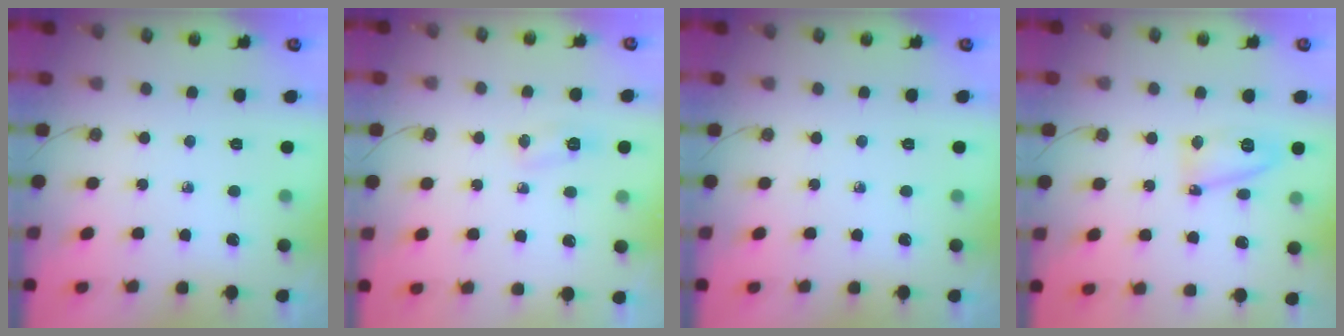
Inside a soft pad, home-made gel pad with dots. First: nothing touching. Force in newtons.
{"total": 4.2, "press": 4.1, "slide": 0.5}
{"total": 0.0}
{"total": 8.5, "press": 8.4, "slide": 0.9}